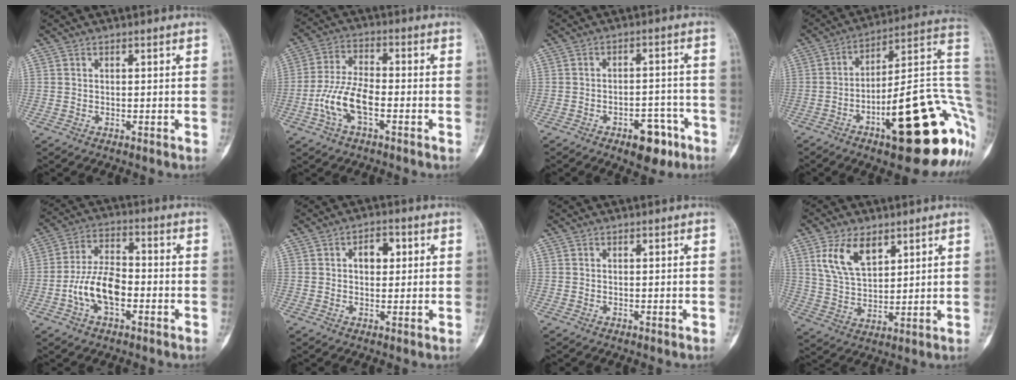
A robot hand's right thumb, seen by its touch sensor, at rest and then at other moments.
{"total": 9.4, "force": [-3.1, 4.3, 7.8], "torque": [-0.166, 0.027, -0.062]}
{"total": 7.8, "force": [-4.5, 4.0, 5.0], "torque": [-0.040, 0.033, -0.061]}
{"total": 26.8, "force": [-8.1, 7.7, 24.4], "torque": [-0.260, 0.046, -0.108]}
{"total": 10.6, "force": [-3.1, 5.7, 8.3], "torque": [-0.153, 0.031, -0.062]}
{"total": 4.5, "force": [1.1, 3.0, 3.1], "torque": [-0.030, 0.008, 0.013]}
{"total": 0.0}
{"total": 9.7, "force": [5.1, 5.2, 6.4], "torque": [-0.109, -0.020, 0.106]}